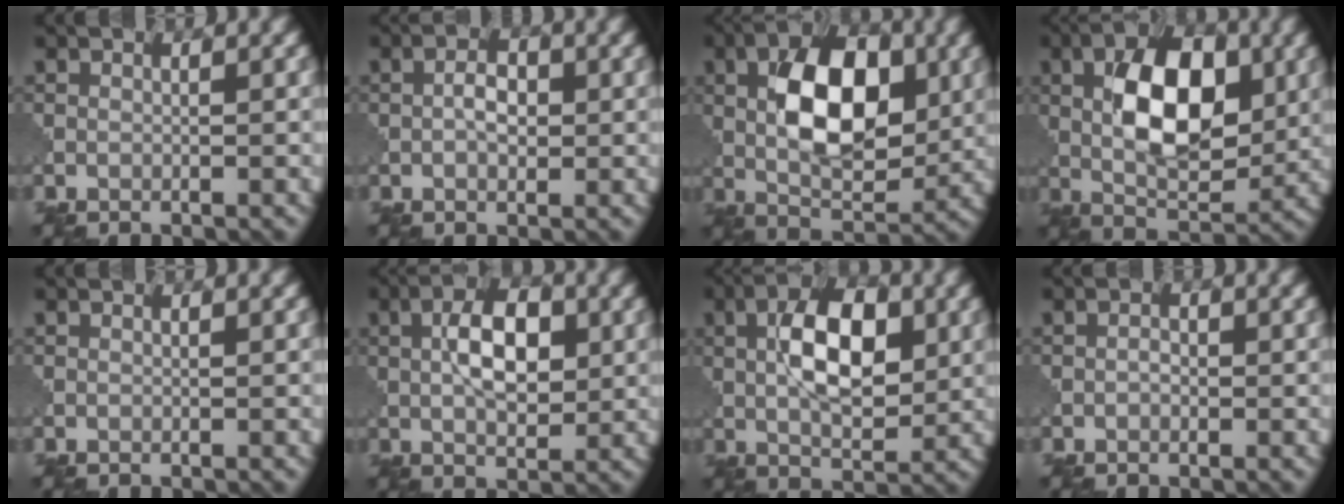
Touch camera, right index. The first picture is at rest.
{"total": 2.0, "force": [0.1, 1.2, 1.7], "torque": [-0.031, 0.005, 0.001]}
{"total": 9.7, "force": [2.0, 5.1, 8.0], "torque": [-0.133, 0.008, 0.033]}
{"total": 9.3, "force": [1.9, 4.8, 7.8], "torque": [-0.127, 0.008, 0.032]}
{"total": 0.0}
{"total": 5.4, "force": [1.4, 2.7, 4.5], "torque": [-0.076, 0.005, 0.023]}
{"total": 7.7, "force": [1.8, 3.7, 6.5], "torque": [-0.108, 0.008, 0.031]}
{"total": 0.6, "force": [0.0, 0.4, 0.4], "torque": [-0.009, 0.001, 0.002]}